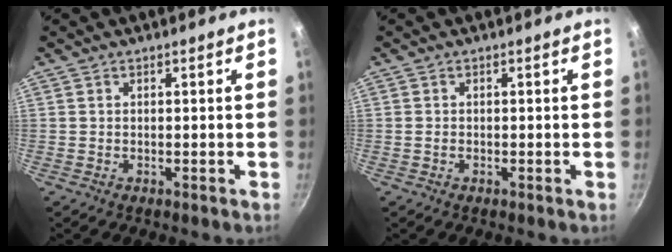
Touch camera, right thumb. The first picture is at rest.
{"total": 0.6, "force": [-0.2, 0.4, 0.4], "torque": [-0.006, 0.001, -0.005]}